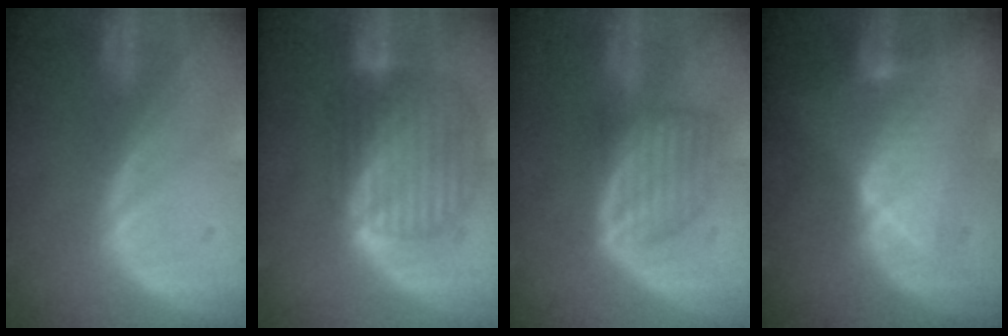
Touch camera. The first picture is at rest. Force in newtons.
{"total": 10.3, "press": 8.7, "slide": 5.6}
{"total": 6.6, "press": 6.1, "slide": 2.5}
{"total": 7.9, "press": 6.9, "slide": 3.8}